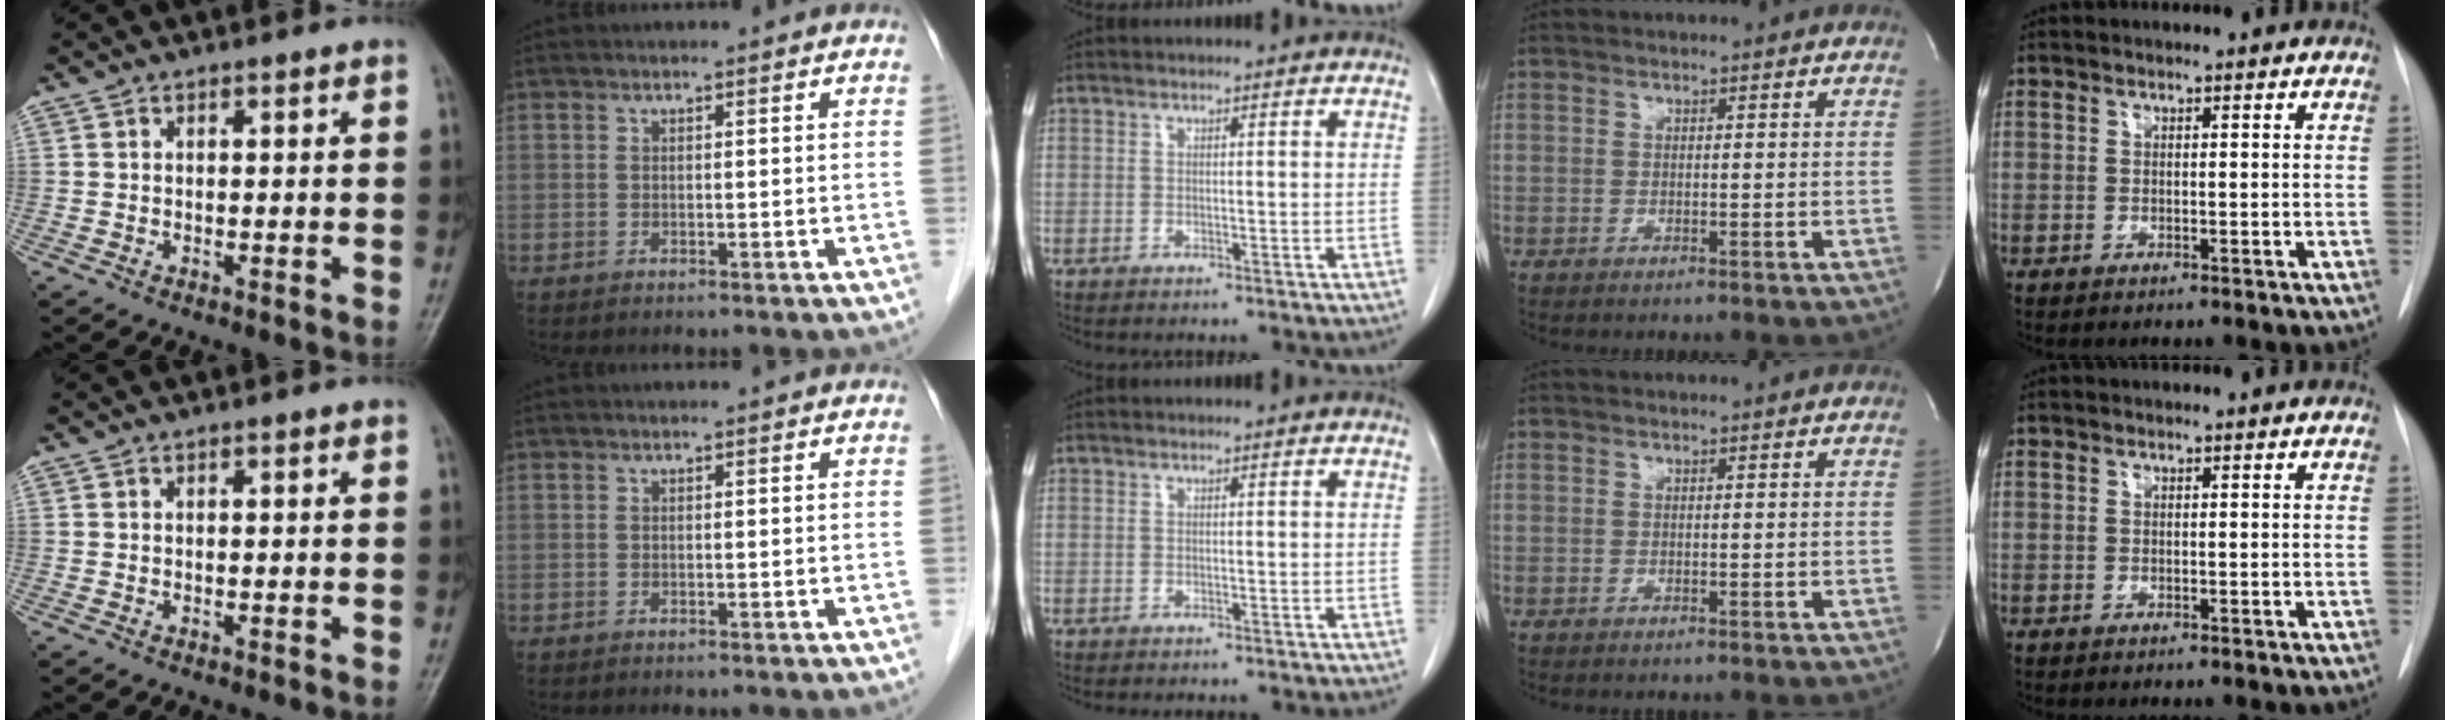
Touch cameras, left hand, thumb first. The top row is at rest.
{}